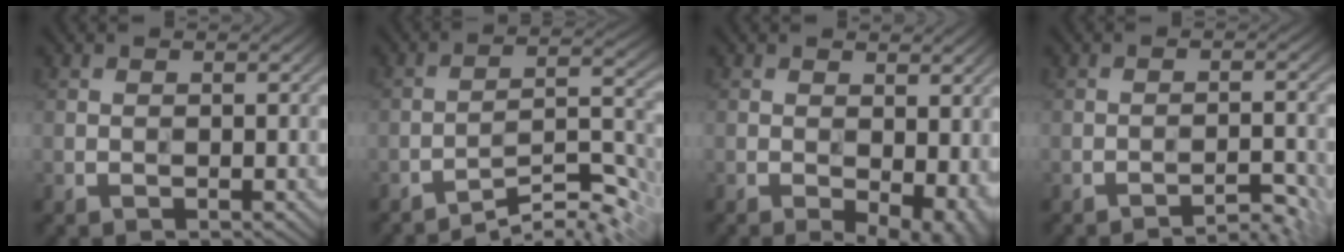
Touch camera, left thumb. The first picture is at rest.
{"total": 8.2, "force": [-6.3, 1.1, 5.0], "torque": [-0.080, 0.012, -0.108]}
{"total": 6.3, "force": [-1.4, 3.4, 5.1], "torque": [-0.068, -0.012, -0.014]}
{"total": 3.6, "force": [-3.1, 0.3, 1.9], "torque": [-0.027, 0.014, -0.048]}